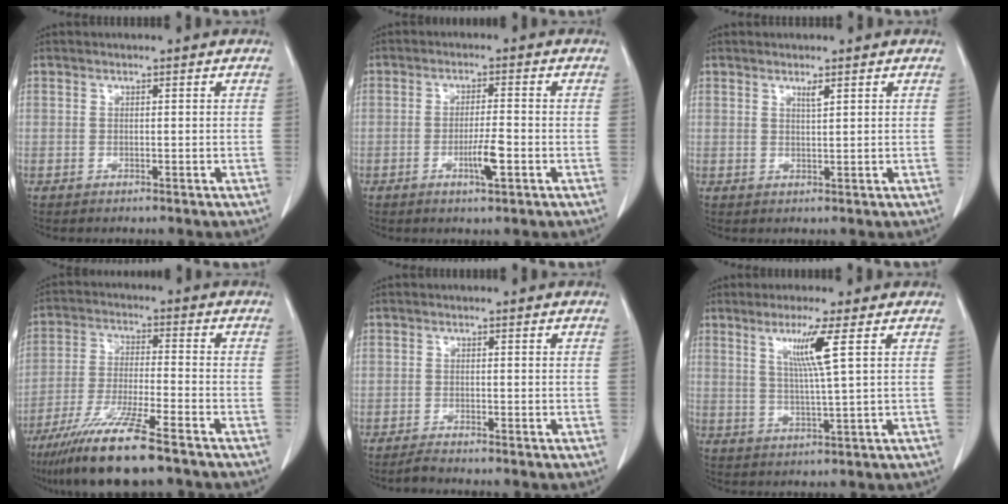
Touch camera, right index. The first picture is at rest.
{"total": 4.4, "force": [-1.7, 0.3, 4.0], "torque": [-0.073, -0.004, -0.029]}
{"total": 1.2, "force": [0.8, -0.1, 0.9], "torque": [-0.018, -0.006, 0.016]}
{"total": 13.3, "force": [-9.5, 0.6, 9.2], "torque": [-0.181, -0.039, -0.169]}
{"total": 1.3, "force": [-1.3, -0.2, 0.3], "torque": [-0.010, -0.005, -0.025]}
{"total": 6.1, "force": [2.4, -1.4, 5.4], "torque": [-0.106, -0.010, 0.048]}